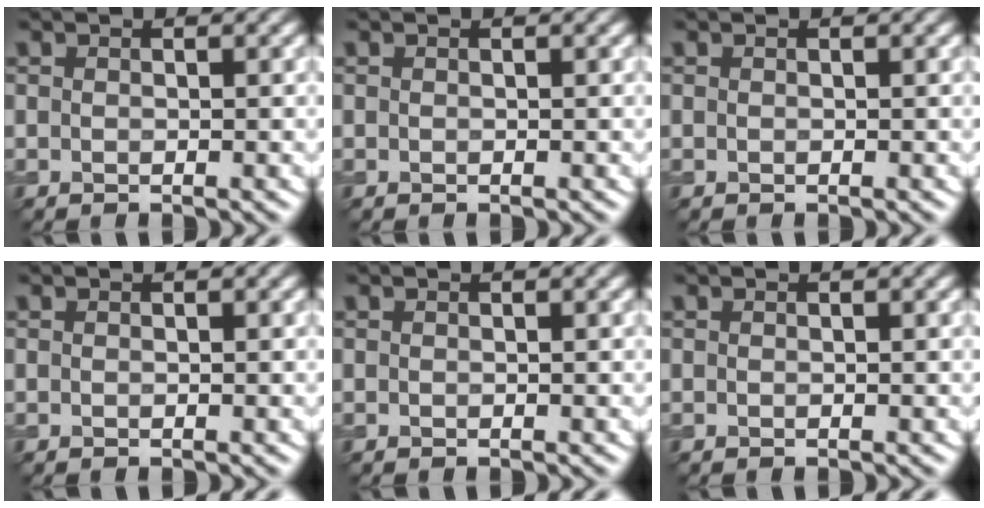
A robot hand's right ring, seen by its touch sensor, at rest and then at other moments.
{"total": 0.0}
{"total": 0.0}
{"total": 0.0}
{"total": 0.0}
{"total": 0.0}